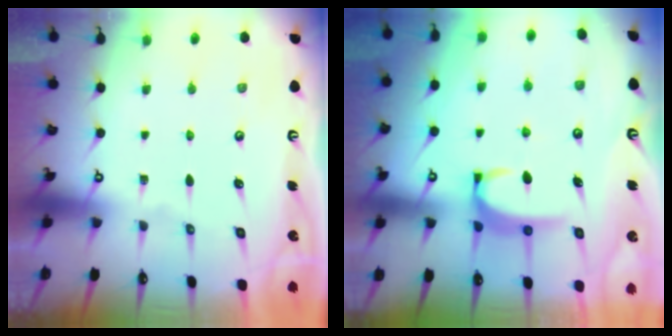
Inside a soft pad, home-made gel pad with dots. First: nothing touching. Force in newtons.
{"total": 3.4, "press": 3.4, "slide": 0.4}